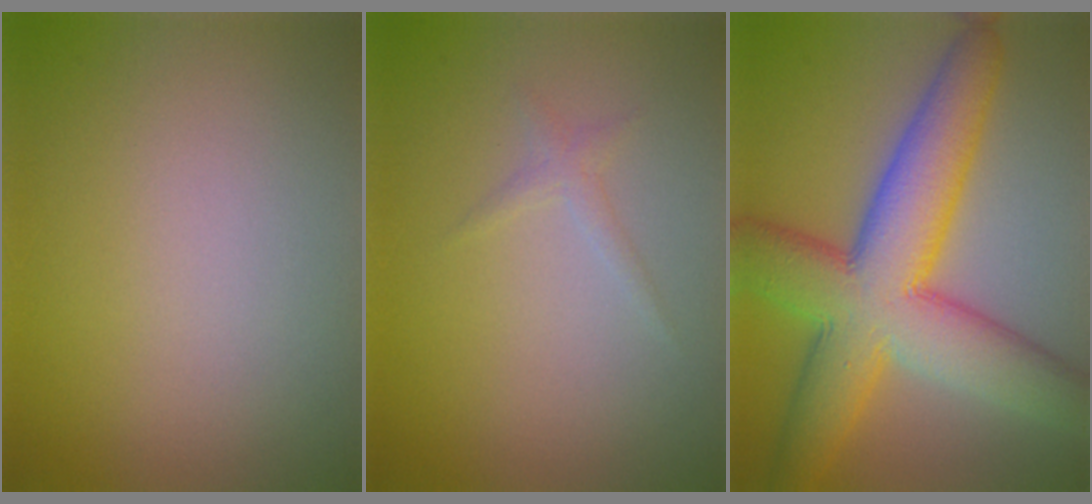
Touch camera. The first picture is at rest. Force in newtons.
{"total": 0.9, "press": 0.9, "slide": 0.1}
{"total": 11.3, "press": 11.3, "slide": 0.2}